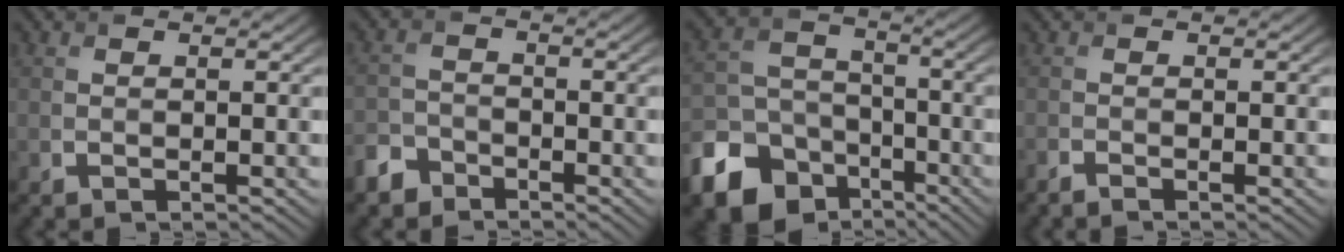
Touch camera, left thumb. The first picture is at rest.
{"total": 3.6, "force": [-2.9, 1.9, 0.9], "torque": [-0.018, 0.000, -0.071]}
{"total": 13.5, "force": [-7.8, 9.5, 5.5], "torque": [-0.164, -0.037, -0.137]}
{"total": 1.0, "force": [-1.0, 0.1, 0.4], "torque": [-0.010, -0.006, -0.024]}